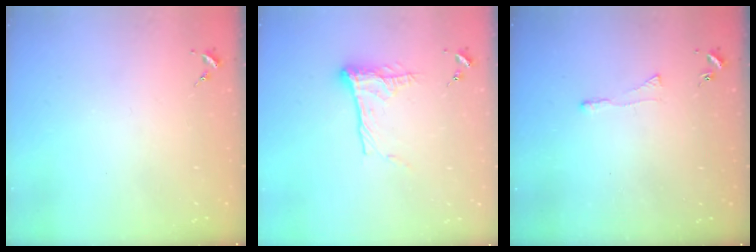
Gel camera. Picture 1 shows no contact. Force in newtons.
{"total": 11.7, "press": 11.7, "slide": 0.8}
{"total": 2.9, "press": 2.9, "slide": 0.6}